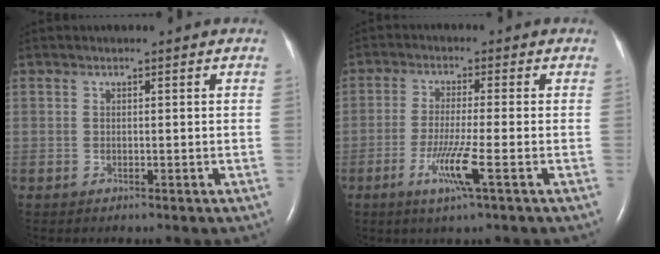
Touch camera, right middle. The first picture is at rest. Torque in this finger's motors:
{"motor_torque": [0.71, -0.01, 0.21, 0.11]}